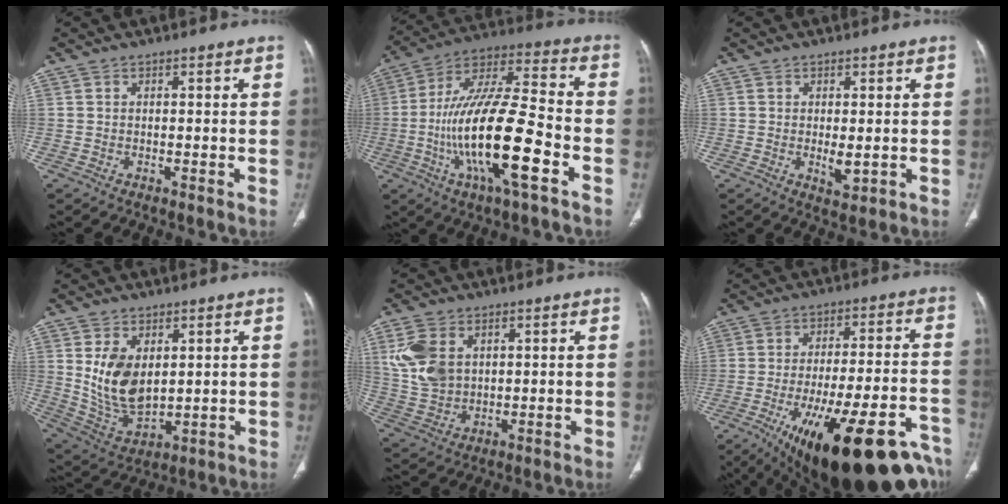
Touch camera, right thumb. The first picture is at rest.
{"total": 21.6, "force": [-6.3, 5.6, 19.9], "torque": [-0.389, 0.030, -0.109]}
{"total": 2.9, "force": [-0.3, 1.2, 2.6], "torque": [-0.042, -0.009, 0.002]}
{"total": 11.8, "force": [2.4, 7.3, 9.0], "torque": [-0.146, -0.022, 0.066]}
{"total": 10.3, "force": [3.2, 7.0, 6.8], "torque": [-0.135, -0.007, 0.074]}
{"total": 28.9, "force": [-17.0, 8.5, 21.8], "torque": [-0.277, 0.038, -0.245]}